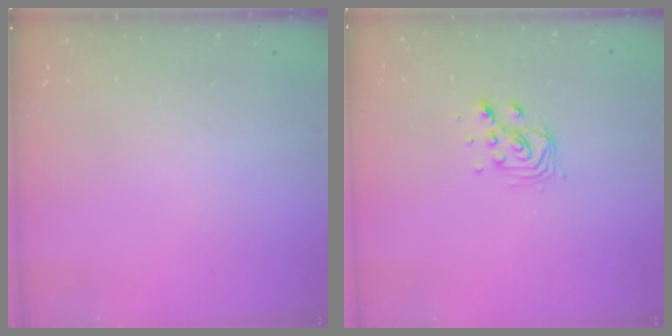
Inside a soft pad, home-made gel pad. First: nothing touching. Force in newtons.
{"total": 5.8, "press": 5.8, "slide": 0.5}